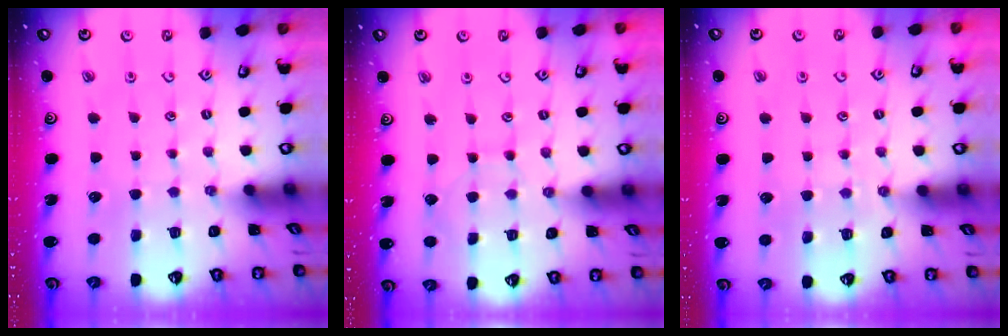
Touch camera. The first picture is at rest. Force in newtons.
{"total": 4.9, "press": 4.9, "slide": 0.2}
{"total": 2.8, "press": 2.8, "slide": 0.3}